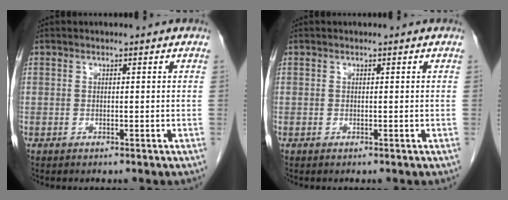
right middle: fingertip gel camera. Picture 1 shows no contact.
{"total": 0.0}